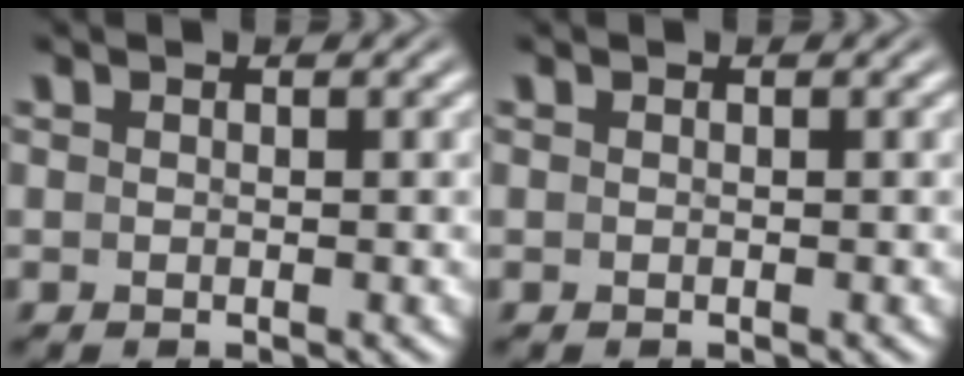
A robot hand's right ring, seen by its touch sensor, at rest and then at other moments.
{"total": 0.0}